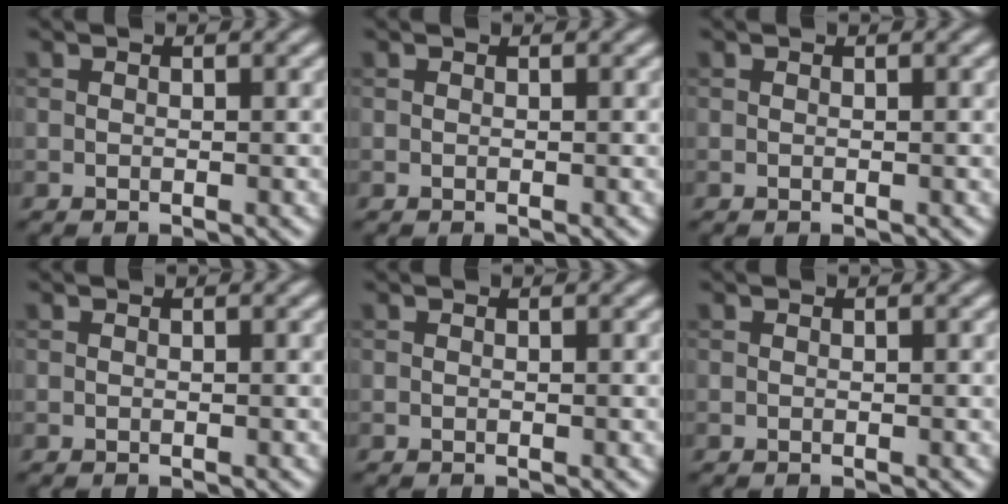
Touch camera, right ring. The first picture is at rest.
{"total": 0.0}
{"total": 0.0}
{"total": 0.0}
{"total": 0.0}
{"total": 0.0}